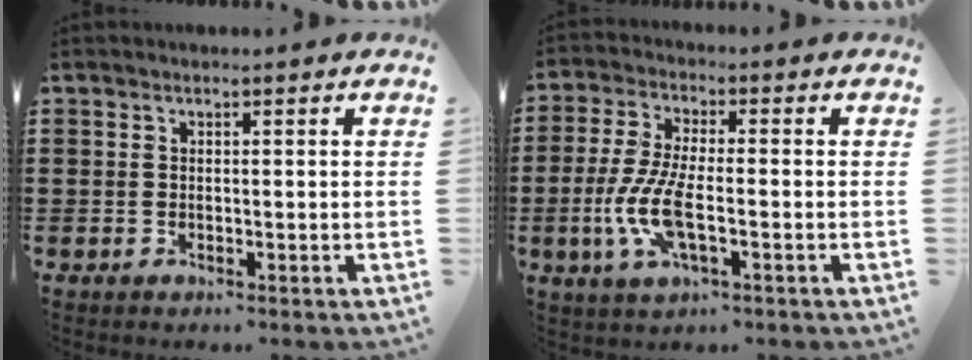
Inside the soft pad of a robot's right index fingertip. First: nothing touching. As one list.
[{"total": 8.1, "force": [-2.3, 2.6, 7.3], "torque": [-0.171, -0.018, -0.048]}]